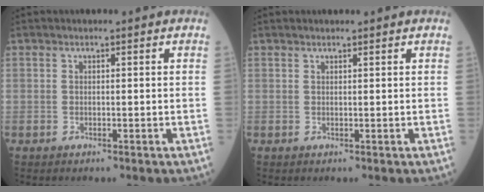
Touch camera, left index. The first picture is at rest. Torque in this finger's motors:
{"motor_torque": [-0.10, 0.01, 0.06, 0.02]}